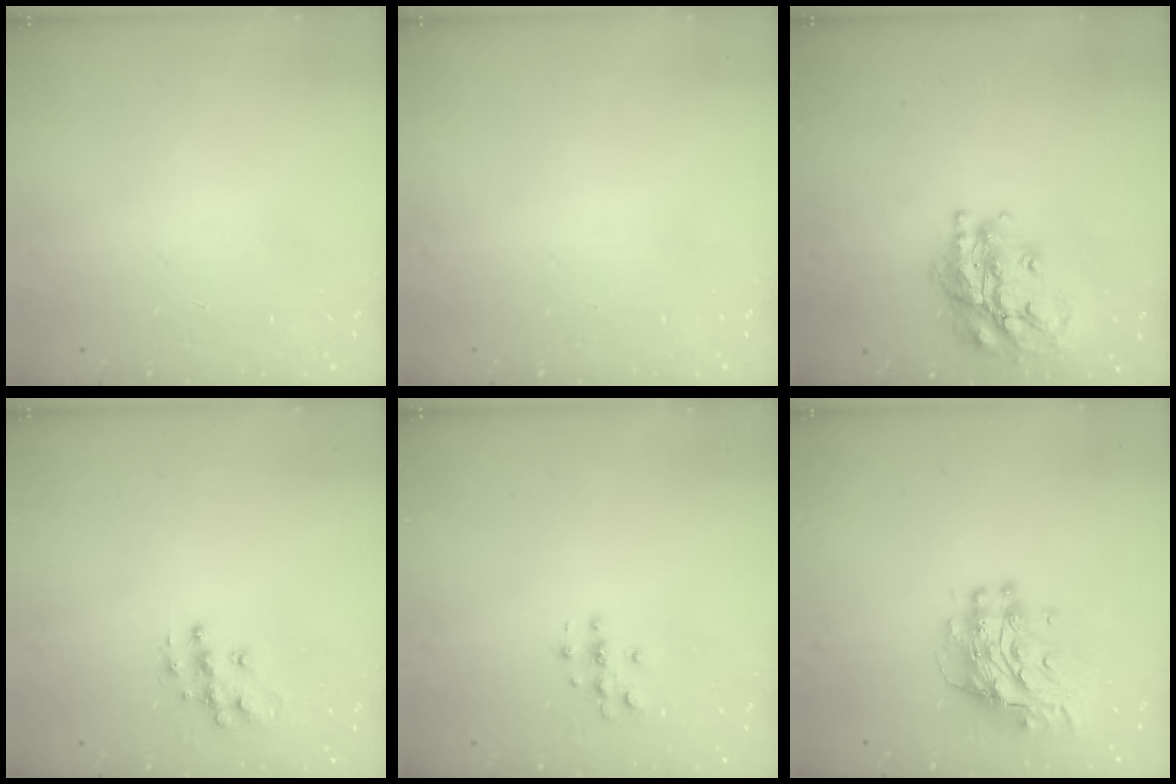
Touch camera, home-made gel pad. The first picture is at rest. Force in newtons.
{"total": 0.0}
{"total": 20.3, "press": 20.3, "slide": 1.6}
{"total": 10.2, "press": 10.2, "slide": 0.7}
{"total": 2.8, "press": 2.8, "slide": 0.2}
{"total": 10.7, "press": 10.7, "slide": 0.9}